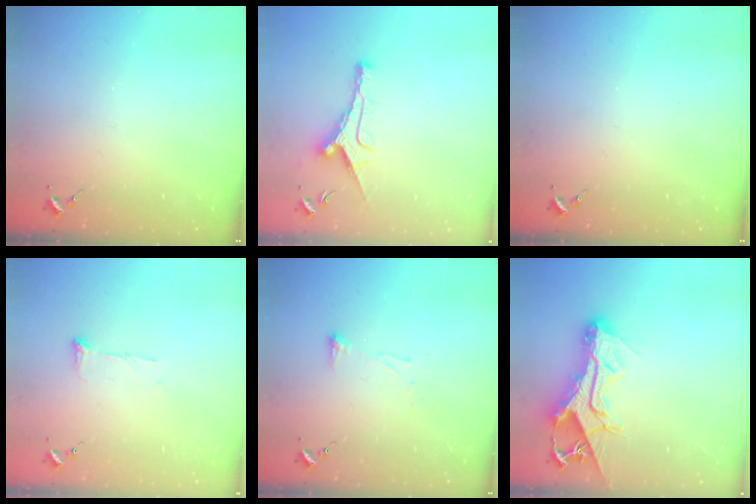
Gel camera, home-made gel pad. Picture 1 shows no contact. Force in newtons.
{"total": 10.4, "press": 10.4, "slide": 0.4}
{"total": 0.0}
{"total": 5.1, "press": 5.1, "slide": 0.3}
{"total": 3.7, "press": 3.6, "slide": 0.6}
{"total": 16.2, "press": 16.1, "slide": 1.6}